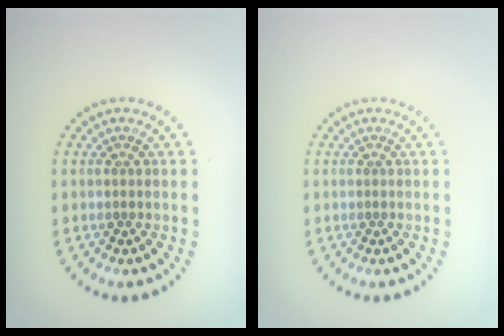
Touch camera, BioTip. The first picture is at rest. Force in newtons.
{"total": 0.0}